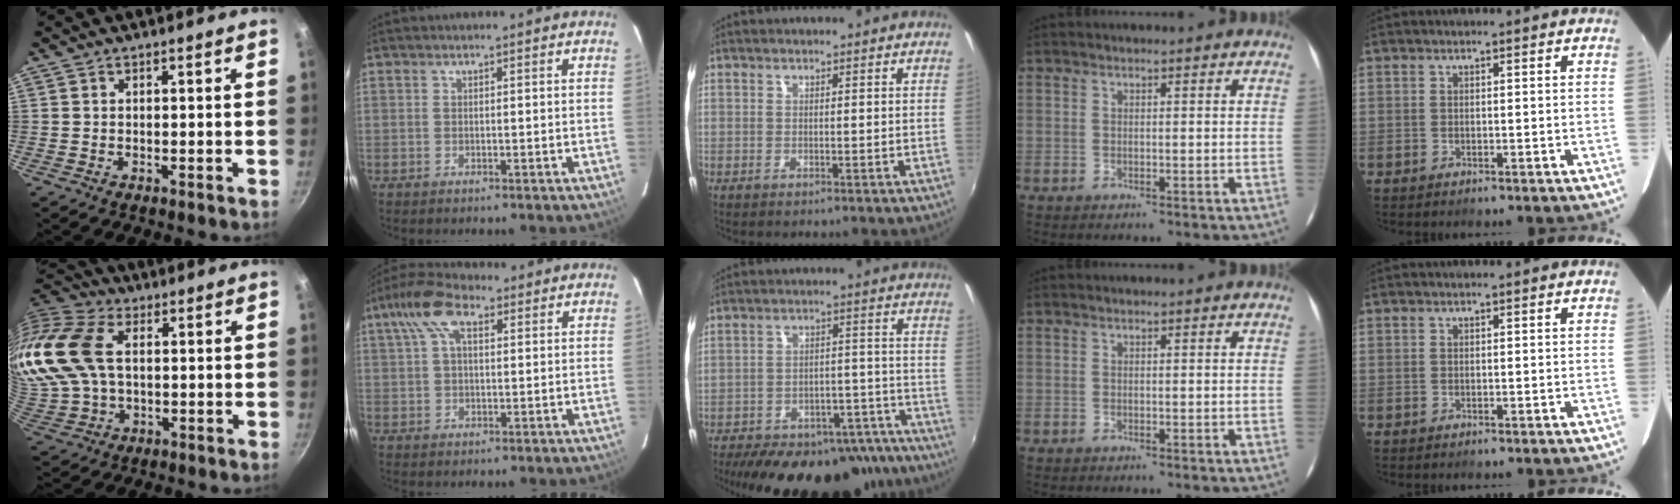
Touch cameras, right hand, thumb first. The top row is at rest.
{"thumb": {"total": 20.7, "force": [3.9, 14.3, 14.5], "torque": [-0.330, 0.016, 0.073]}, "index": {"total": 8.3, "force": [3.3, 4.0, 6.4], "torque": [-0.132, 0.029, 0.057]}, "middle": {"total": 26.9, "force": [-21.9, 11.0, 11.0], "torque": [-0.192, 0.026, -0.271]}}